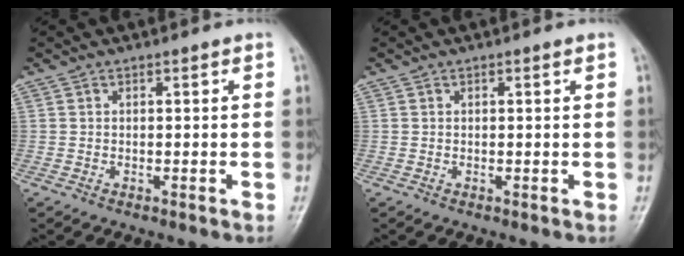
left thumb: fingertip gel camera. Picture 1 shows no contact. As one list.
[{"total": 0.6, "force": [0.4, 0.0, 0.5], "torque": [-0.009, 0.000, 0.004]}]